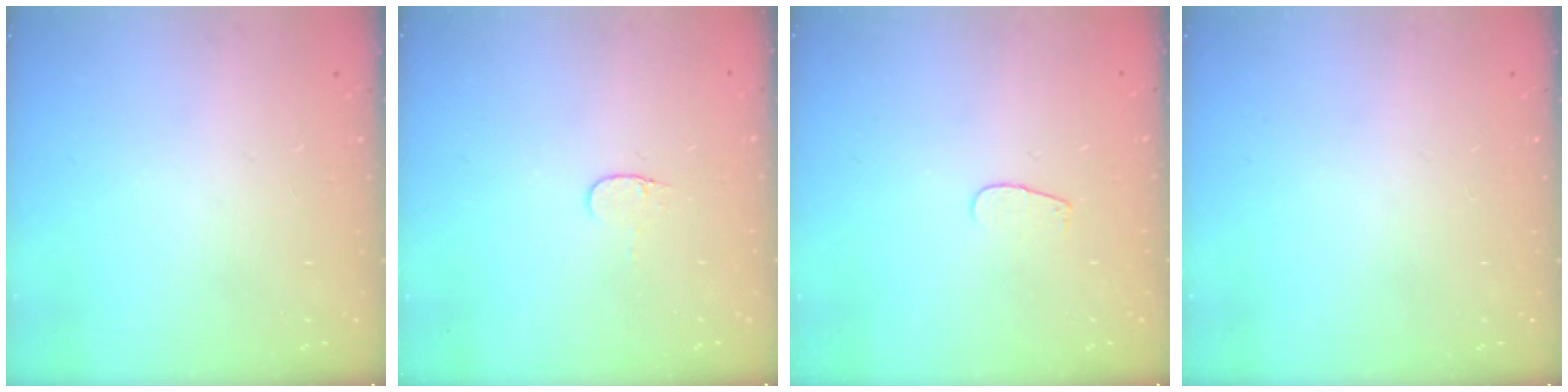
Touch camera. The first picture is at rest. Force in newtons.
{"total": 3.4, "press": 3.3, "slide": 0.4}
{"total": 2.6, "press": 2.5, "slide": 0.3}
{"total": 0.0}